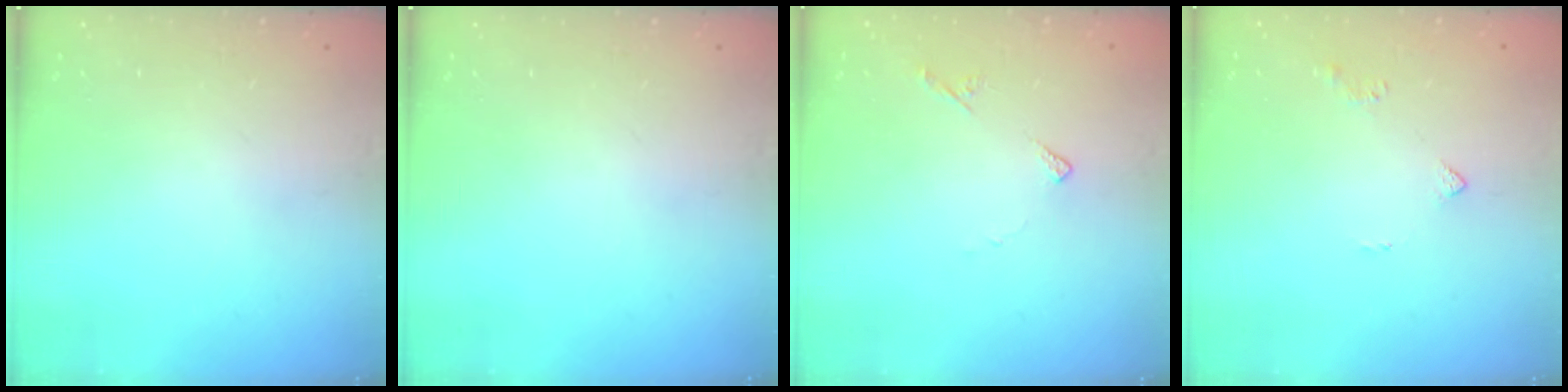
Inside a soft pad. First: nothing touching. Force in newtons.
{"total": 0.0}
{"total": 5.3, "press": 5.3, "slide": 0.6}
{"total": 2.8, "press": 2.8, "slide": 0.6}